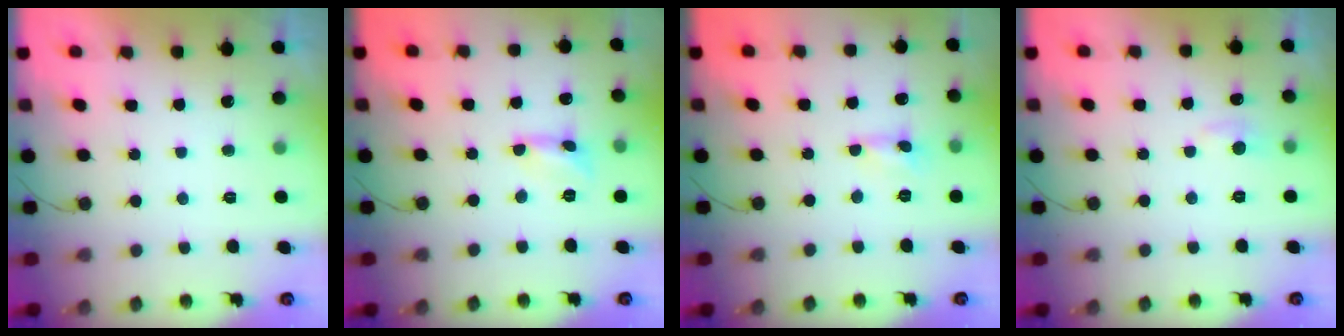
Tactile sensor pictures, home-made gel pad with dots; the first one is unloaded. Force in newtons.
{"total": 1.6, "press": 1.6, "slide": 0.1}
{"total": 0.0}
{"total": 4.8, "press": 4.7, "slide": 0.6}